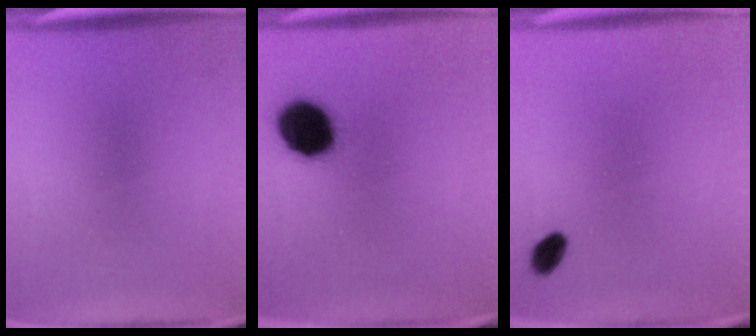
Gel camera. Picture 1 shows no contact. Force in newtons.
{"total": 13.1}
{"total": 2.8}